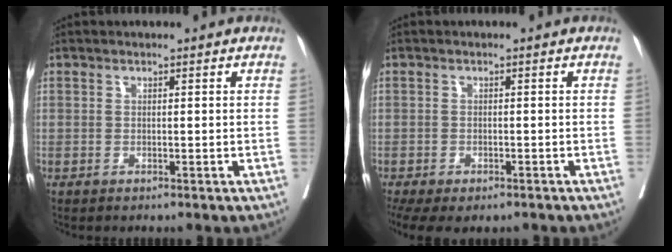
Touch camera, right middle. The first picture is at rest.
{"total": 10.2, "force": [-7.0, 5.1, 5.5], "torque": [-0.131, -0.009, -0.093]}